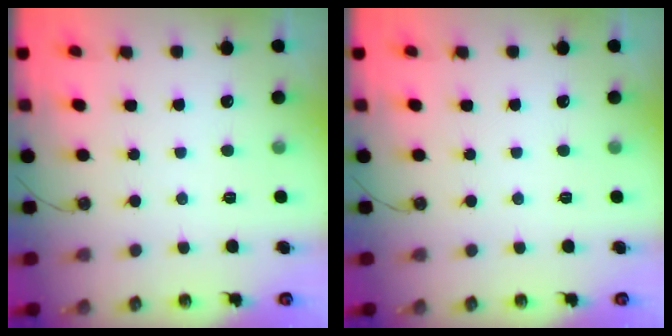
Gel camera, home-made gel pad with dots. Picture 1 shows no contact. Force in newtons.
{"total": 0.0}